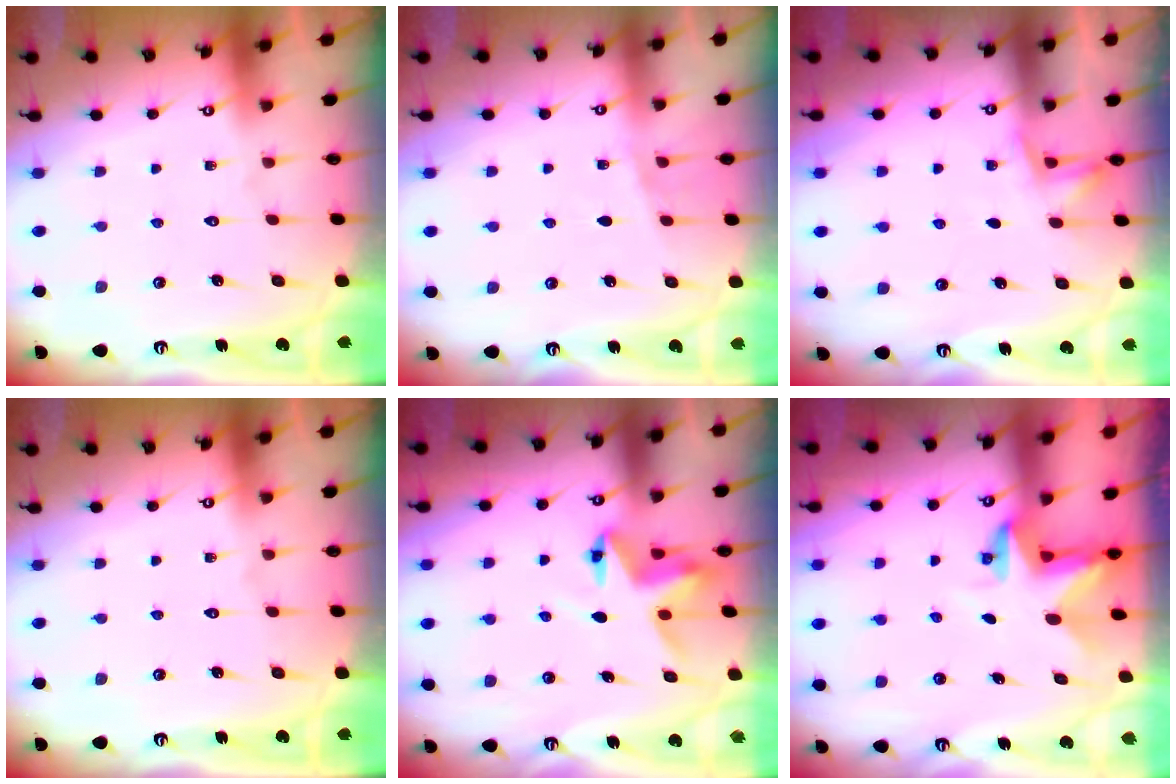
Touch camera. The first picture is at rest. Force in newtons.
{"total": 3.6, "press": 3.3, "slide": 1.4}
{"total": 4.0, "press": 3.8, "slide": 1.3}
{"total": 0.0}
{"total": 6.7, "press": 6.7, "slide": 0.3}
{"total": 3.0, "press": 3.0, "slide": 0.3}